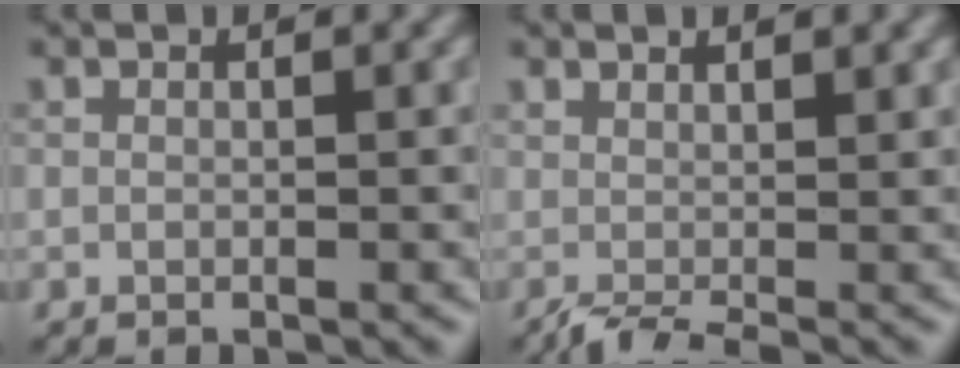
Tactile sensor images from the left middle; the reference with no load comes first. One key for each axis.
{"total": 2.1, "fx": -0.1, "fy": 0.7, "fz": 2.0, "tx": -0.022, "ty": 0.000, "tz": -0.010}